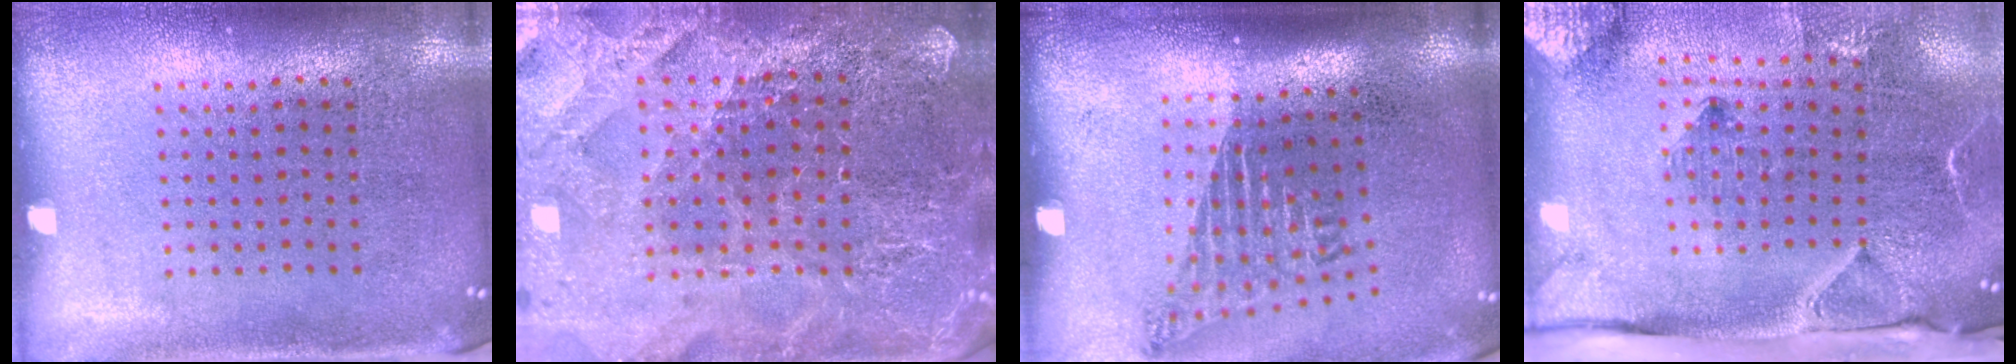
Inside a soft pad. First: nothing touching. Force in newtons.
{"total": 3.5, "press": 3.4, "slide": 0.8}
{"total": 1.7, "press": 1.1, "slide": 1.3}
{"total": 3.3, "press": 2.3, "slide": 2.4}